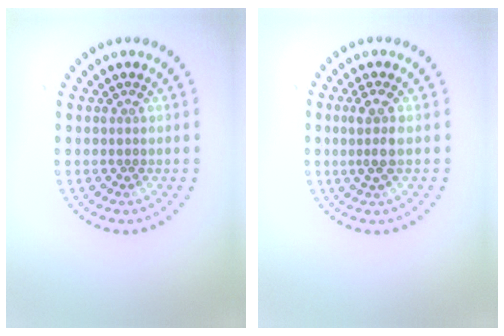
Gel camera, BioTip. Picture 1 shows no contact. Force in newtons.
{"total": 2.0, "press": 1.7, "slide": 1.1}